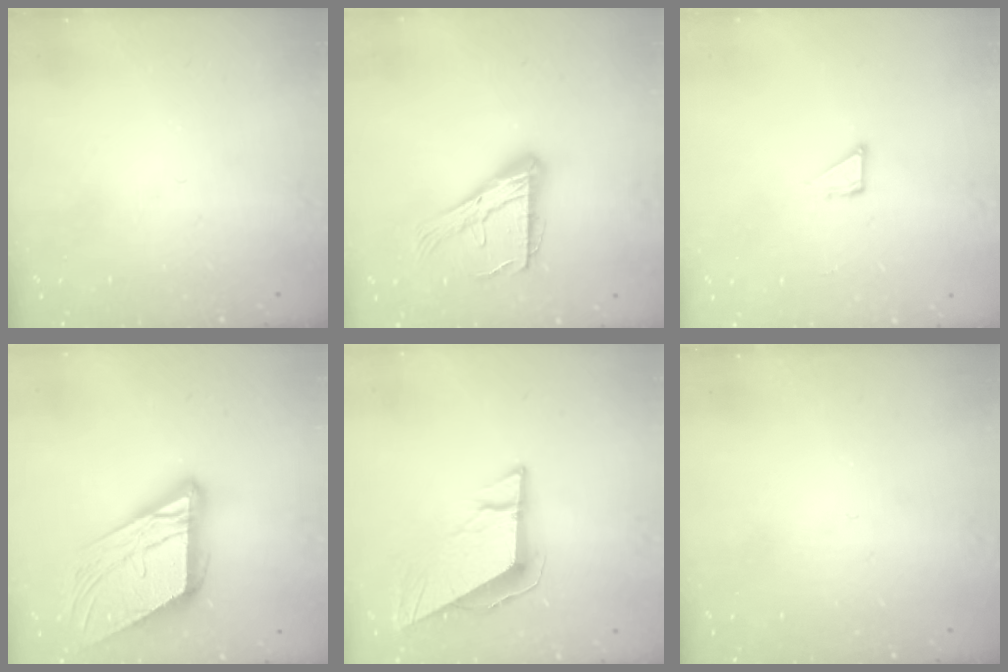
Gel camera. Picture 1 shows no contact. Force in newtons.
{"total": 16.9, "press": 16.8, "slide": 1.8}
{"total": 2.8, "press": 2.8, "slide": 0.2}
{"total": 18.2, "press": 18.0, "slide": 2.7}
{"total": 9.6, "press": 9.4, "slide": 1.8}
{"total": 0.0}